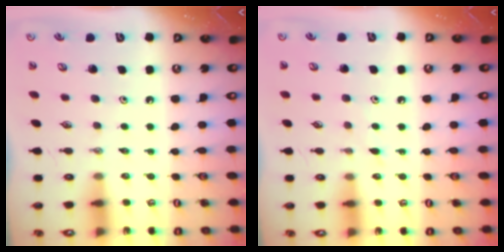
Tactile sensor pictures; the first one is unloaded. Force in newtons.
{"total": 6.1, "press": 6.0, "slide": 0.6}